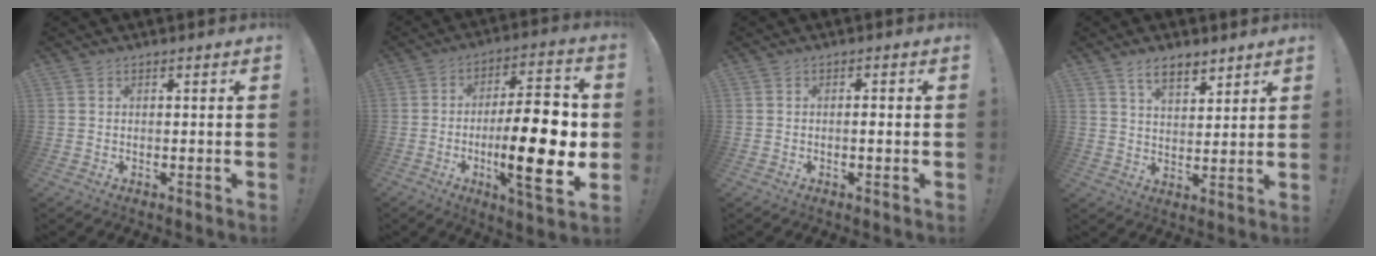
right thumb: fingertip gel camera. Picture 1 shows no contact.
{"total": 20.6, "force": [-3.1, 6.1, 19.4], "torque": [-0.296, 0.006, -0.048]}
{"total": 1.7, "force": [-0.3, 0.4, 1.7], "torque": [-0.022, 0.000, -0.009]}
{"total": 7.2, "force": [5.3, 3.1, 3.9], "torque": [-0.065, -0.024, 0.096]}